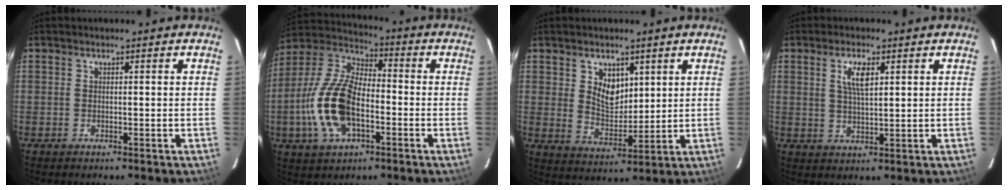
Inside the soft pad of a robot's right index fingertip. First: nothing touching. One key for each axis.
{"total": 16.4, "fx": -4.4, "fy": 8.4, "fz": 13.4, "tx": -0.292, "ty": 0.003, "tz": -0.085}
{"total": 7.0, "fx": 3.0, "fy": 4.7, "fz": 4.2, "tx": -0.068, "ty": -0.001, "tz": 0.063}
{"total": 4.9, "fx": 1.9, "fy": 1.7, "fz": 4.2, "tx": -0.077, "ty": 0.003, "tz": 0.037}